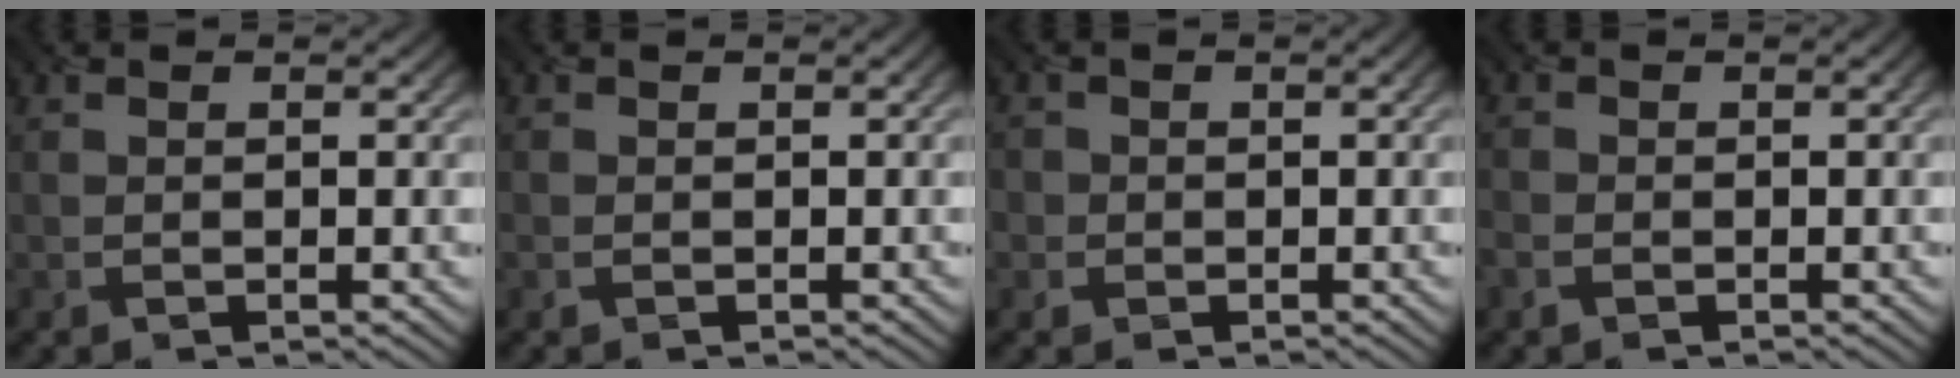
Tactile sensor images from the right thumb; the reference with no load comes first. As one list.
[{"total": 0.5, "force": [-0.1, 0.2, 0.5], "torque": [-0.010, -0.001, -0.002]}, {"total": 1.5, "force": [-0.6, 1.4, -0.2], "torque": [0.003, -0.005, -0.013]}, {"total": 1.7, "force": [-1.1, 1.0, 0.9], "torque": [-0.027, -0.005, -0.024]}]